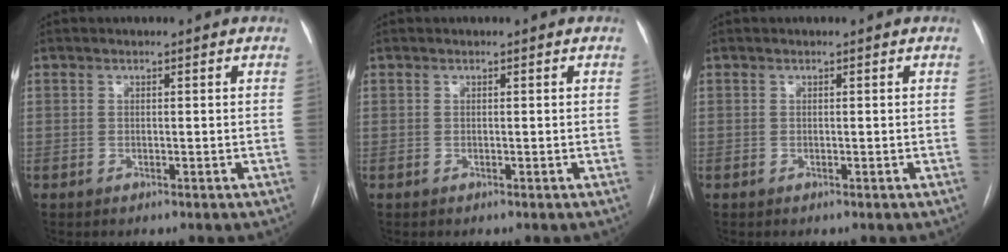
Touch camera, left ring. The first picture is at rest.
{"total": 0.0}
{"total": 0.0}